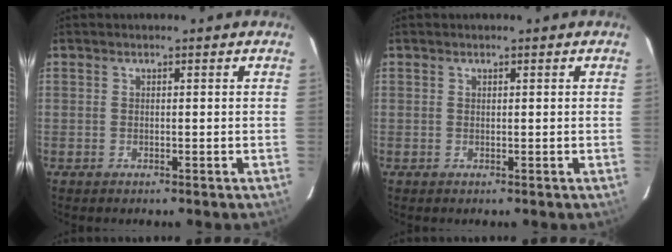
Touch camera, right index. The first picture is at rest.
{"total": 0.0}